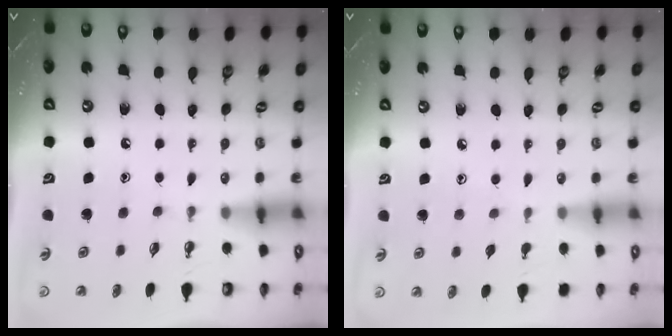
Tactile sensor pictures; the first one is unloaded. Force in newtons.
{"total": 3.6, "press": 3.5, "slide": 0.4}